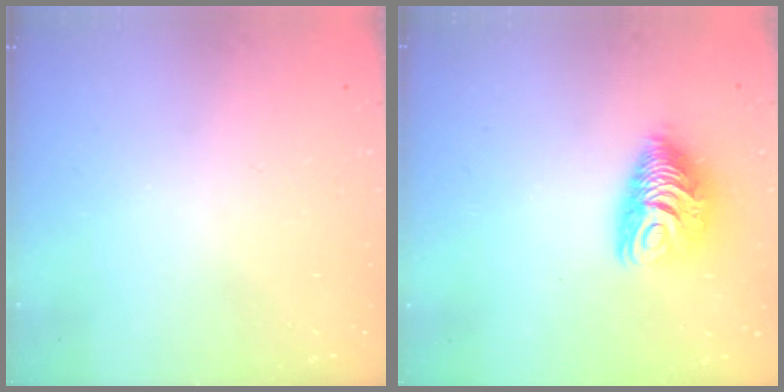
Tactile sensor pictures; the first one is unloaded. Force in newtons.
{"total": 10.2, "press": 10.2, "slide": 0.7}